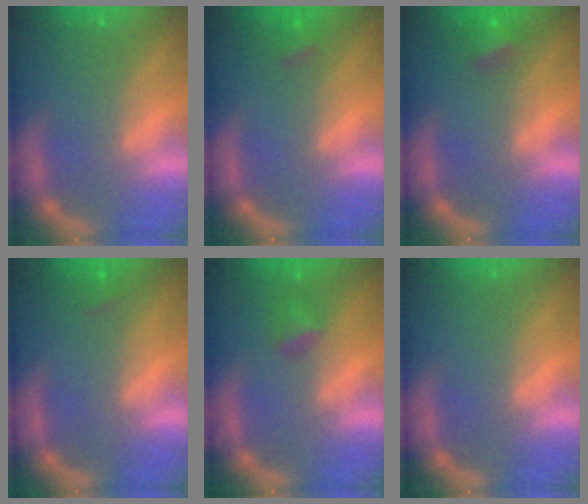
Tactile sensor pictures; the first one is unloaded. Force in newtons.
{"total": 1.4}
{"total": 2.4}
{"total": 0.9}
{"total": 1.9}
{"total": 0.0}